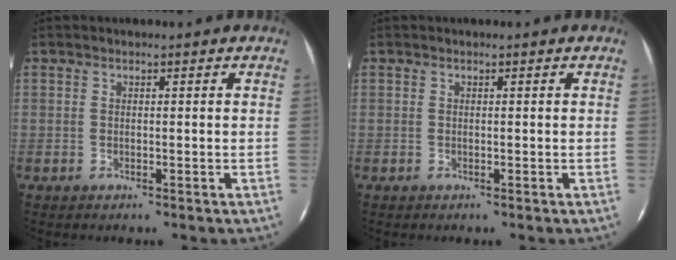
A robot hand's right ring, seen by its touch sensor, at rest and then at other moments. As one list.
[{"total": 0.0}]